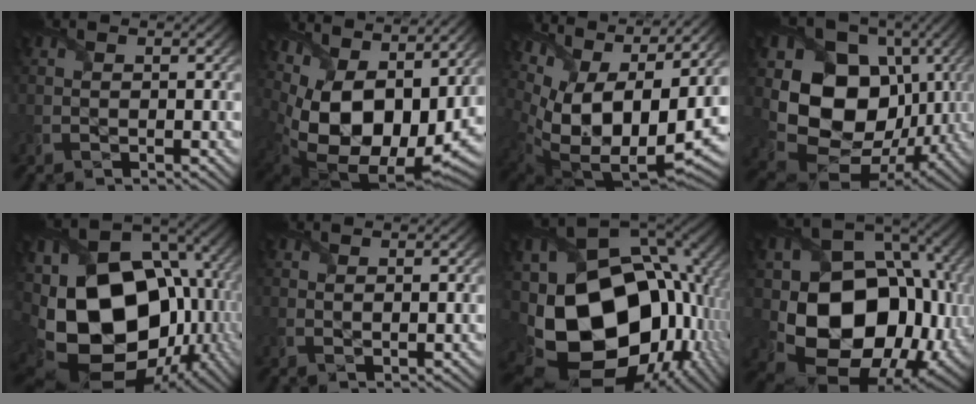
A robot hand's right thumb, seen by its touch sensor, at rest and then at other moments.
{"total": 17.4, "force": [4.0, 10.6, 13.2], "torque": [-0.256, -0.028, 0.101]}
{"total": 16.5, "force": [4.9, 8.8, 13.1], "torque": [-0.251, -0.003, 0.117]}
{"total": 15.8, "force": [1.0, 13.0, 9.0], "torque": [-0.181, -0.032, 0.024]}
{"total": 22.1, "force": [-3.3, 15.4, 15.5], "torque": [-0.337, -0.045, -0.027]}
{"total": 2.1, "force": [1.2, 0.7, 1.6], "torque": [-0.031, -0.003, 0.026]}
{"total": 21.9, "force": [-3.7, 16.0, 14.6], "torque": [-0.323, -0.053, -0.021]}
{"total": 17.8, "force": [-1.3, 13.7, 11.3], "torque": [-0.198, -0.060, 0.011]}